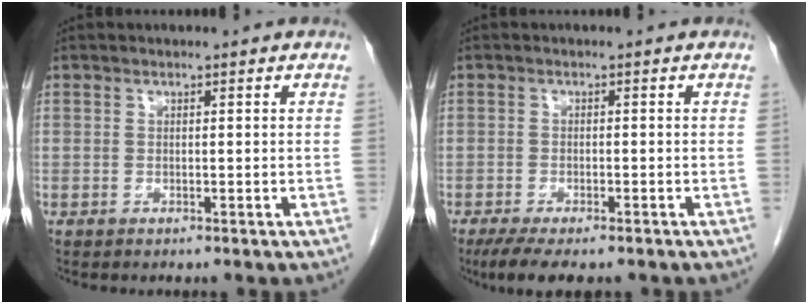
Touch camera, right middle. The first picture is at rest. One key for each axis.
{"total": 7.0, "fx": -5.3, "fy": 1.9, "fz": 4.1, "tx": -0.064, "ty": -0.015, "tz": -0.081}